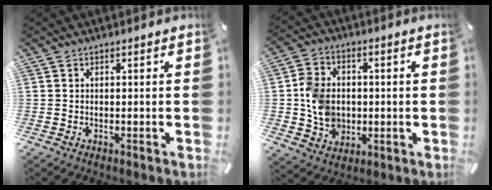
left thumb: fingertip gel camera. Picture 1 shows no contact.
{"total": 10.6, "force": [-0.6, 9.4, 4.9], "torque": [-0.115, 0.018, -0.007]}